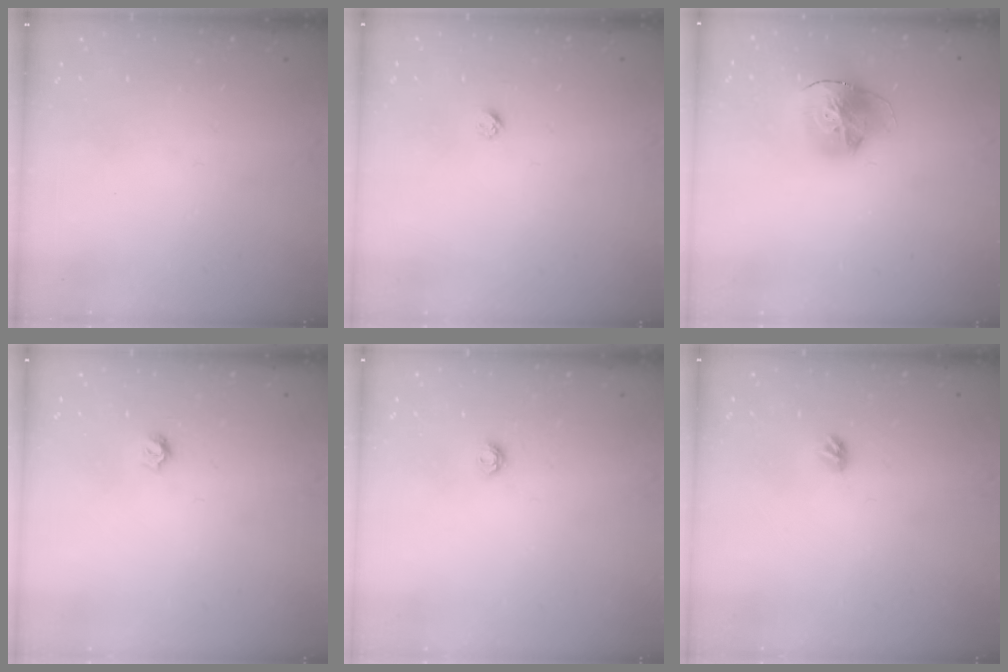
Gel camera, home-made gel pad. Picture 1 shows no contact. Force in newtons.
{"total": 2.3, "press": 2.3, "slide": 0.2}
{"total": 17.3, "press": 17.2, "slide": 1.8}
{"total": 5.1, "press": 5.1, "slide": 0.4}
{"total": 3.6, "press": 3.5, "slide": 0.3}
{"total": 4.5, "press": 4.4, "slide": 0.9}